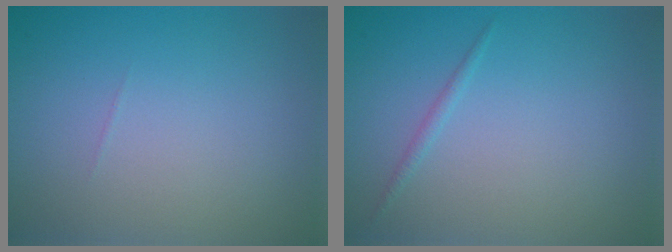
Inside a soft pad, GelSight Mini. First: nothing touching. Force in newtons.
{"total": 0.7, "press": 0.7, "slide": 0.0}